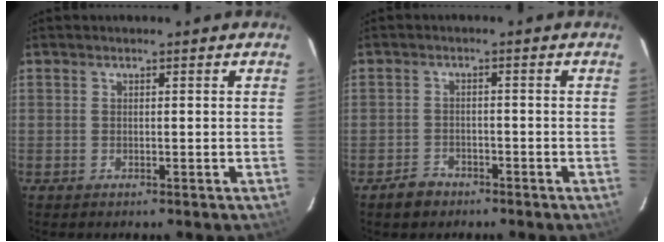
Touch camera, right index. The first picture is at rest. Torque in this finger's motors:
{"motor_torque": [-0.38, 0.05, -0.45, -0.21]}